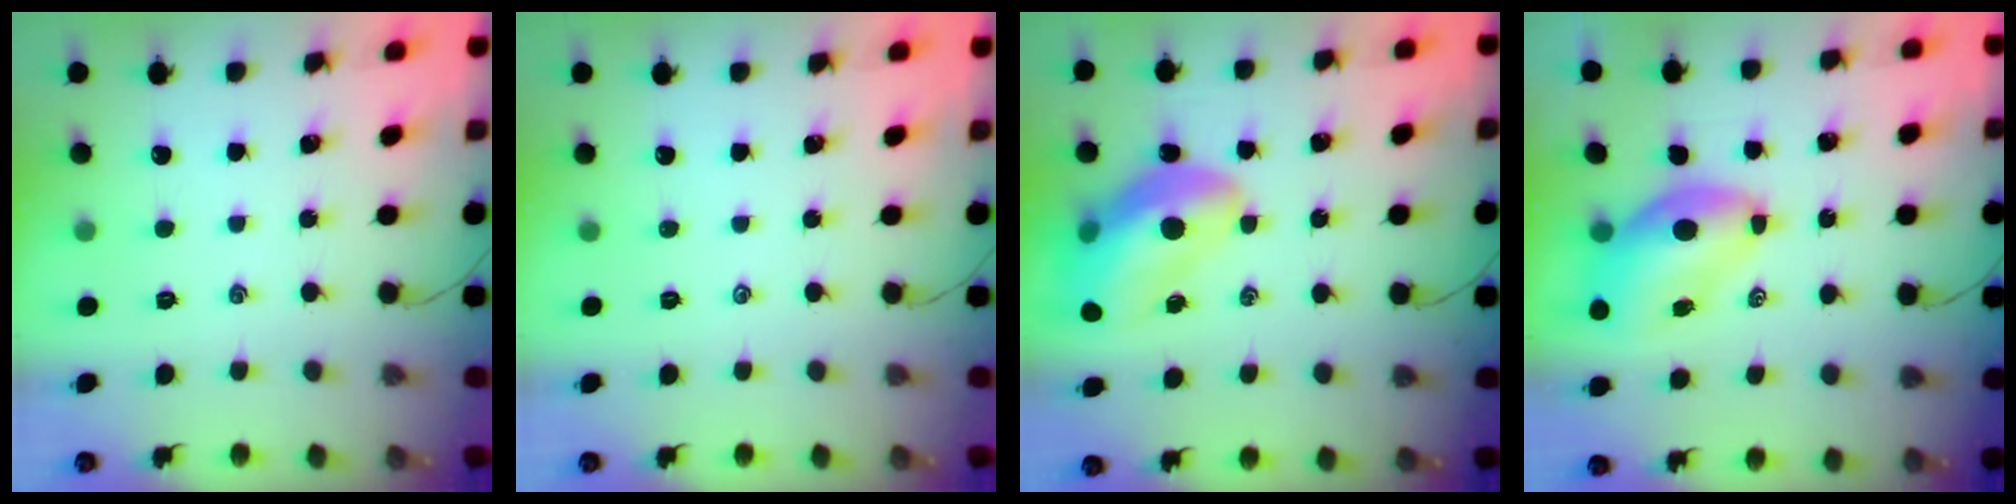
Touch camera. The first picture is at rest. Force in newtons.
{"total": 0.0}
{"total": 16.8, "press": 16.2, "slide": 4.4}
{"total": 9.4, "press": 9.0, "slide": 2.7}